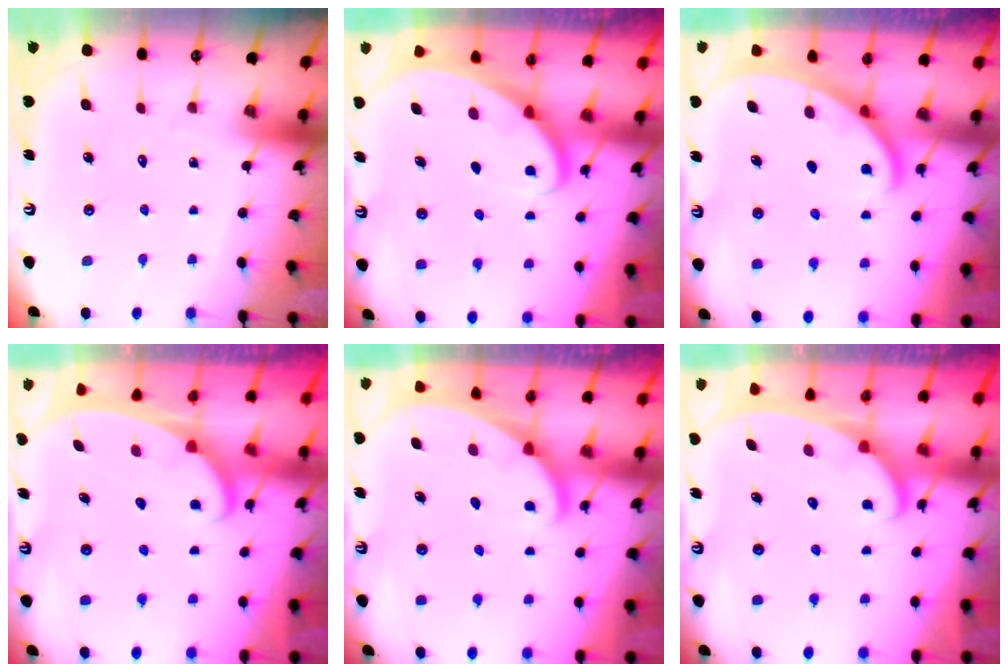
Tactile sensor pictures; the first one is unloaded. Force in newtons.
{"total": 2.2, "press": 2.2, "slide": 0.2}
{"total": 2.1, "press": 2.1, "slide": 0.2}
{"total": 2.3, "press": 2.3, "slide": 0.3}
{"total": 1.7, "press": 1.7, "slide": 0.1}
{"total": 2.4, "press": 2.4, "slide": 0.3}